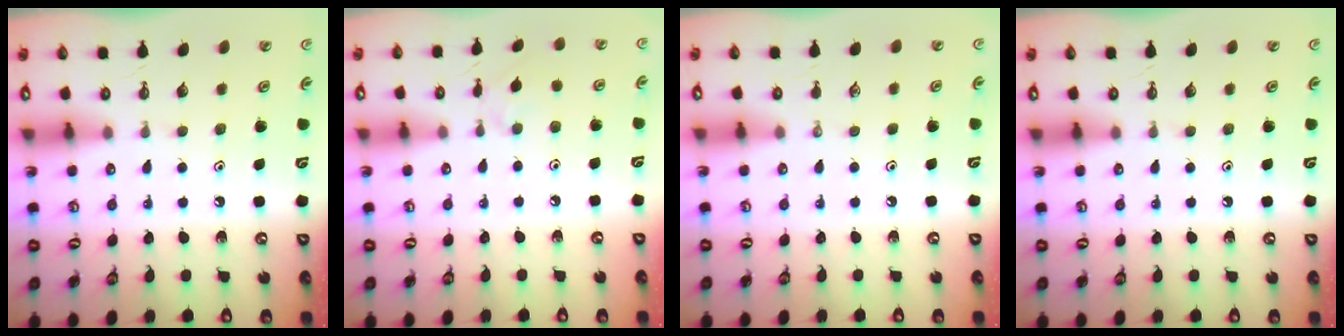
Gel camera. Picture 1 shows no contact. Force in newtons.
{"total": 2.8, "press": 2.7, "slide": 0.6}
{"total": 0.0}
{"total": 0.0}